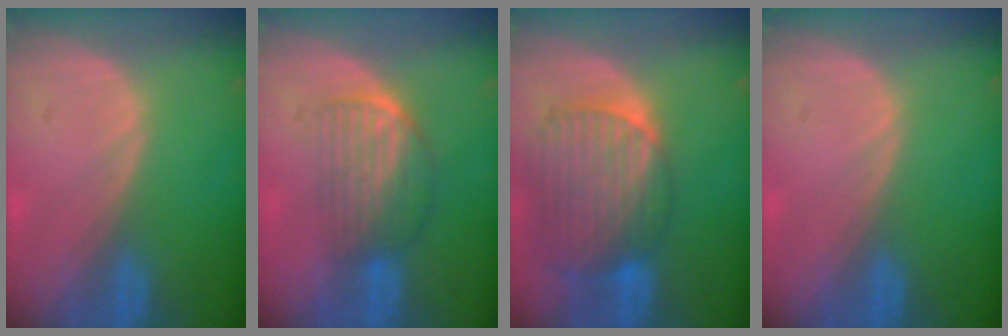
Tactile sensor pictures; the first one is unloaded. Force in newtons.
{"total": 7.0, "press": 5.8, "slide": 3.8}
{"total": 10.7, "press": 9.1, "slide": 5.6}
{"total": 0.0}